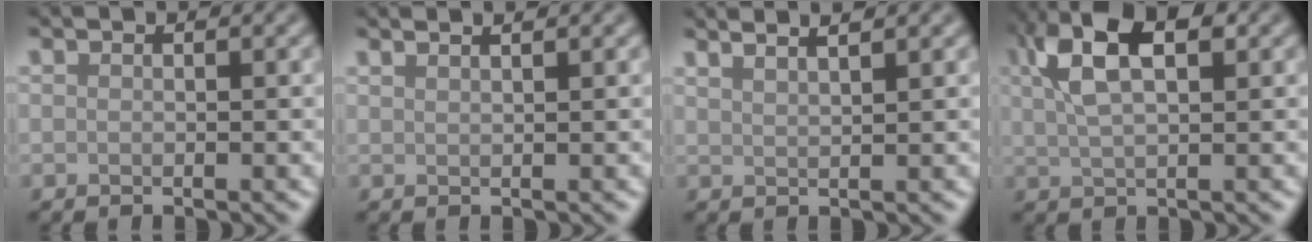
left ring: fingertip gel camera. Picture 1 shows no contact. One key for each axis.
{"total": 2.7, "fx": 2.0, "fy": 1.1, "fz": 1.5, "tx": 0.001, "ty": 0.009, "tz": -0.004}
{"total": 4.4, "fx": 3.3, "fy": 1.5, "fz": 2.5, "tx": -0.007, "ty": 0.030, "tz": 0.010}
{"total": 7.2, "fx": 2.8, "fy": 3.2, "fz": 5.8, "tx": -0.118, "ty": 0.018, "tz": 0.047}